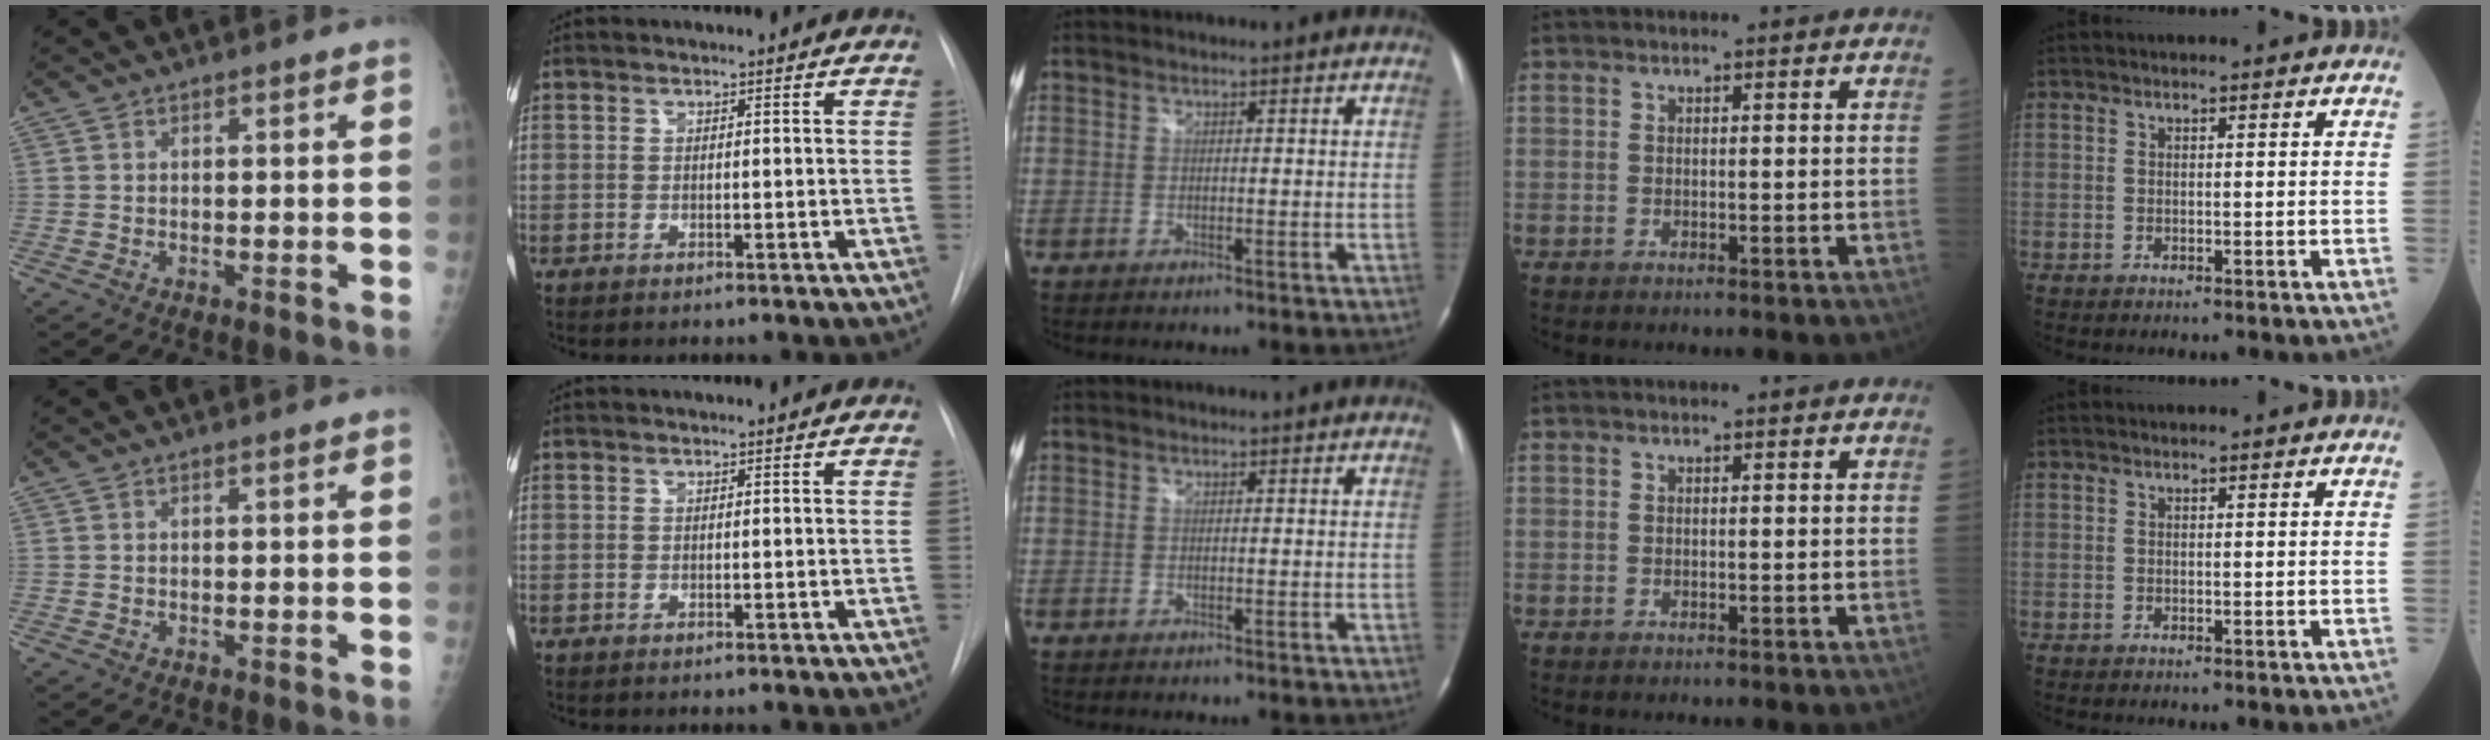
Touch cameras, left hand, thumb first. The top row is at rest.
{}